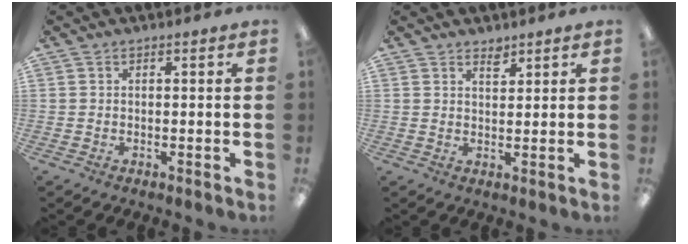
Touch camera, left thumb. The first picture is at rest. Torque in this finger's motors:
{"motor_torque": [-0.10, -0.05, -0.45, 0.21, 0.04]}